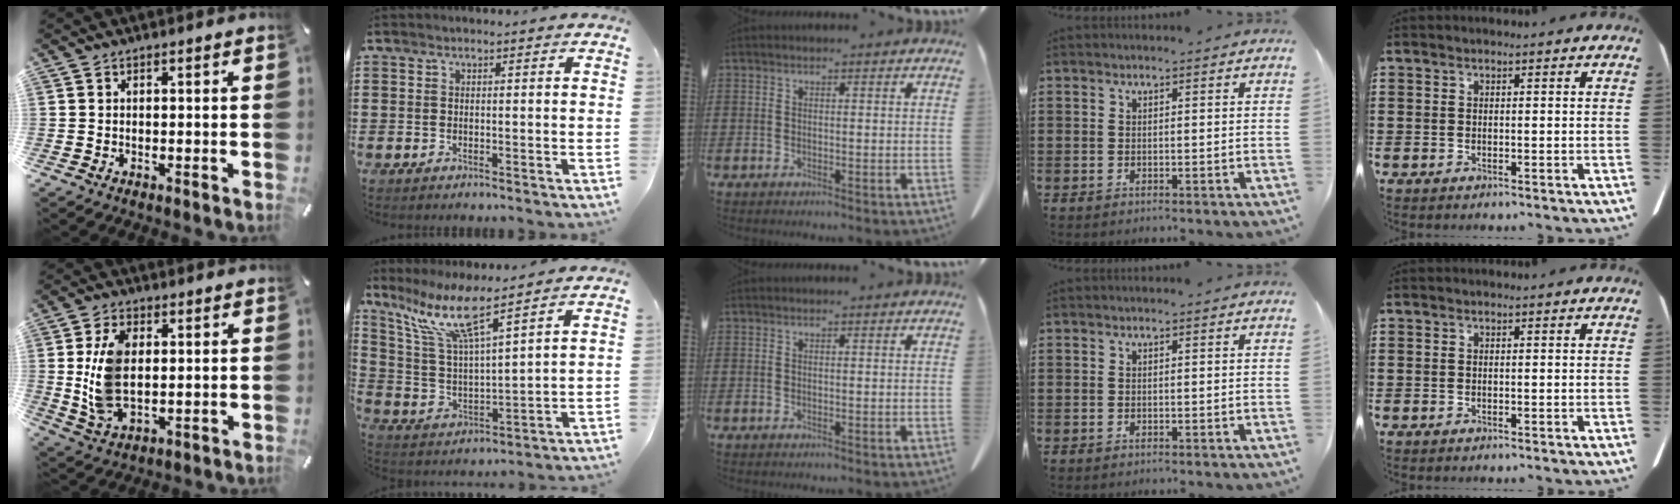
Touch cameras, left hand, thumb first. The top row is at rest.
{"thumb": {"total": 10.8, "force": [1.6, 6.8, 8.3], "torque": [-0.189, -0.003, 0.026]}, "index": {"total": 9.9, "force": [7.0, 1.3, 6.9], "torque": [-0.164, -0.033, 0.119]}}